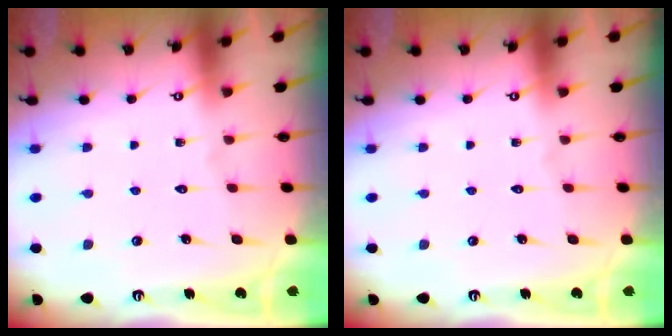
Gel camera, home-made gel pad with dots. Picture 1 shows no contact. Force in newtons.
{"total": 0.0}